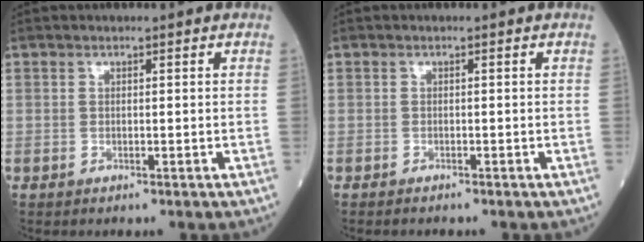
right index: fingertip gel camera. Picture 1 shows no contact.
{"total": 0.7, "force": [-0.7, 0.1, 0.2], "torque": [-0.009, -0.002, -0.010]}